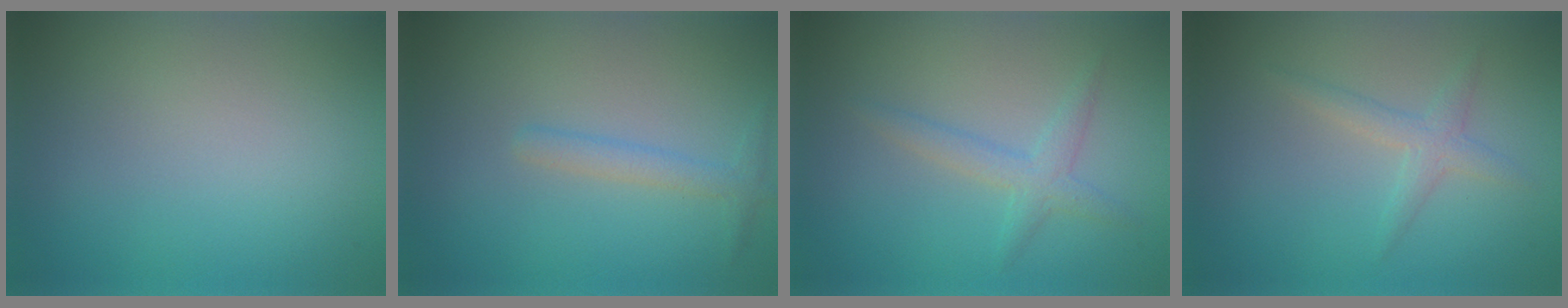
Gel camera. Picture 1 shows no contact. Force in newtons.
{"total": 1.6, "press": 1.6, "slide": 0.1}
{"total": 1.9, "press": 1.9, "slide": 0.1}
{"total": 1.8, "press": 1.8, "slide": 0.1}